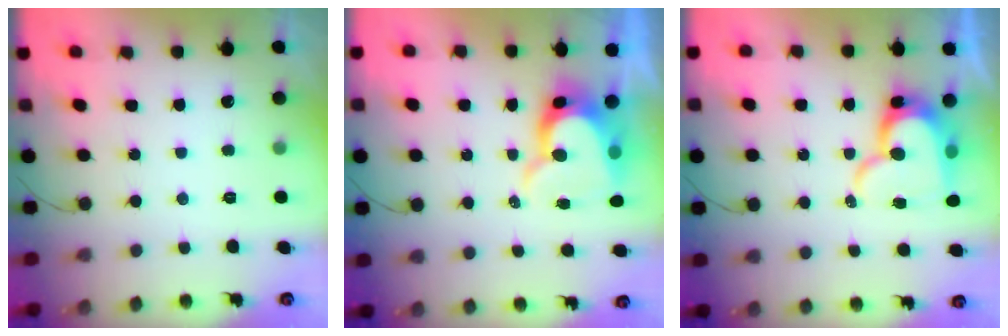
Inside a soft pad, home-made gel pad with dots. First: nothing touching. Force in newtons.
{"total": 11.1, "press": 11.1, "slide": 0.8}
{"total": 15.6, "press": 15.5, "slide": 1.8}